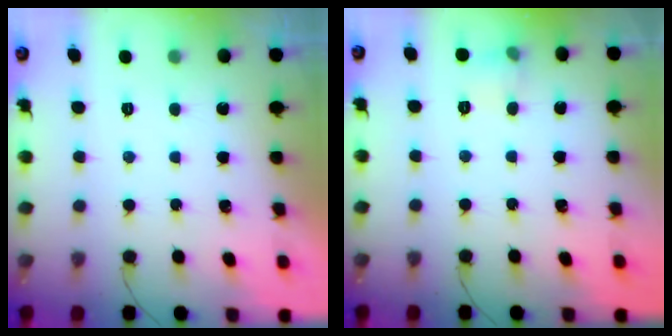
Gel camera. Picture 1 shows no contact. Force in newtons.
{"total": 4.9, "press": 4.7, "slide": 1.6}